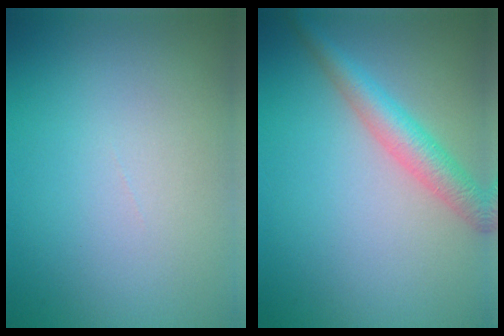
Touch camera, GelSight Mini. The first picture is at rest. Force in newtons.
{"total": 3.4, "press": 3.4, "slide": 0.1}